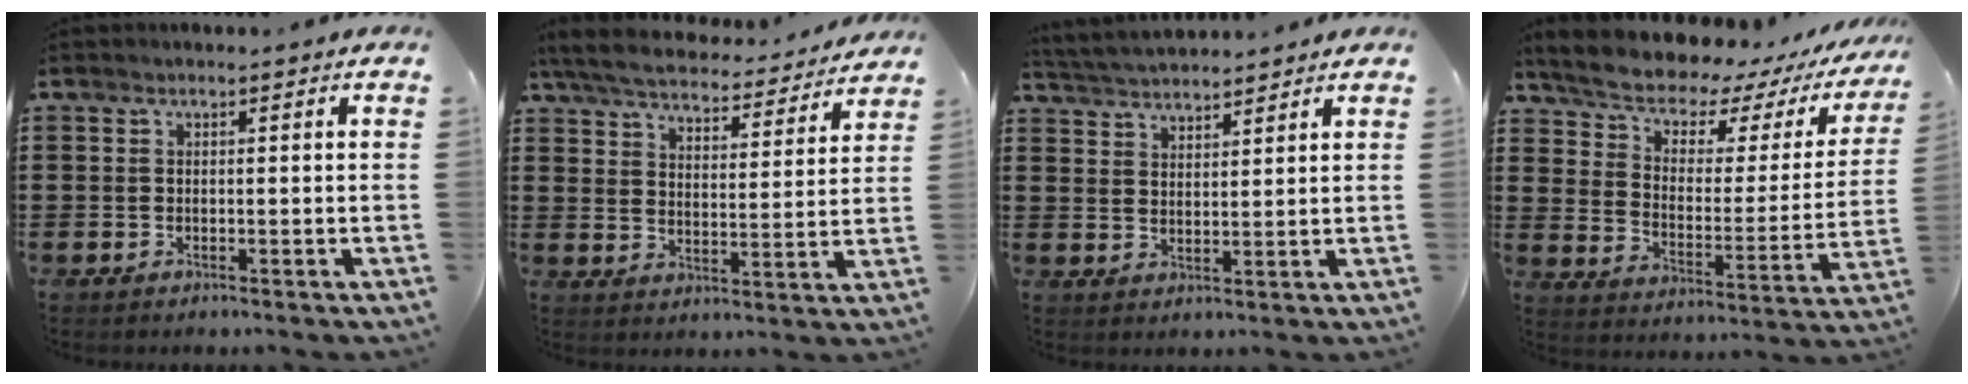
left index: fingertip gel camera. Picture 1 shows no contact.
{"total": 5.5, "force": [5.4, 0.3, 1.2], "torque": [-0.051, -0.038, 0.090]}
{"total": 3.5, "force": [3.5, 0.1, 0.1], "torque": [-0.016, -0.013, 0.064]}
{"total": 6.7, "force": [6.1, 1.7, 2.0], "torque": [-0.069, -0.049, 0.100]}